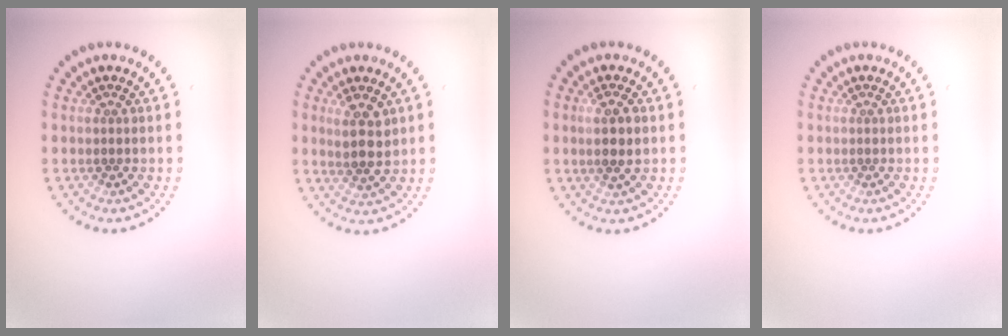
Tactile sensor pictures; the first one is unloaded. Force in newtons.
{"total": 2.8, "press": 2.6, "slide": 1.0}
{"total": 2.0, "press": 1.9, "slide": 0.6}
{"total": 0.0}